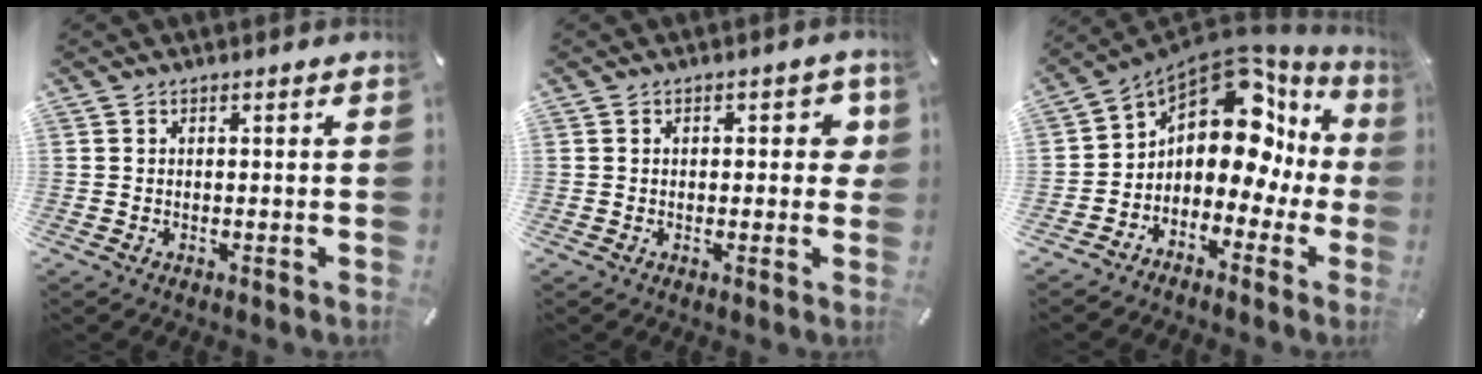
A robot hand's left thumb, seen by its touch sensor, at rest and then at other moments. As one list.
[{"total": 4.0, "force": [0.6, 2.4, 3.2], "torque": [-0.024, -0.005, 0.000]}, {"total": 12.1, "force": [5.5, 7.2, 8.1], "torque": [-0.143, -0.059, 0.086]}]